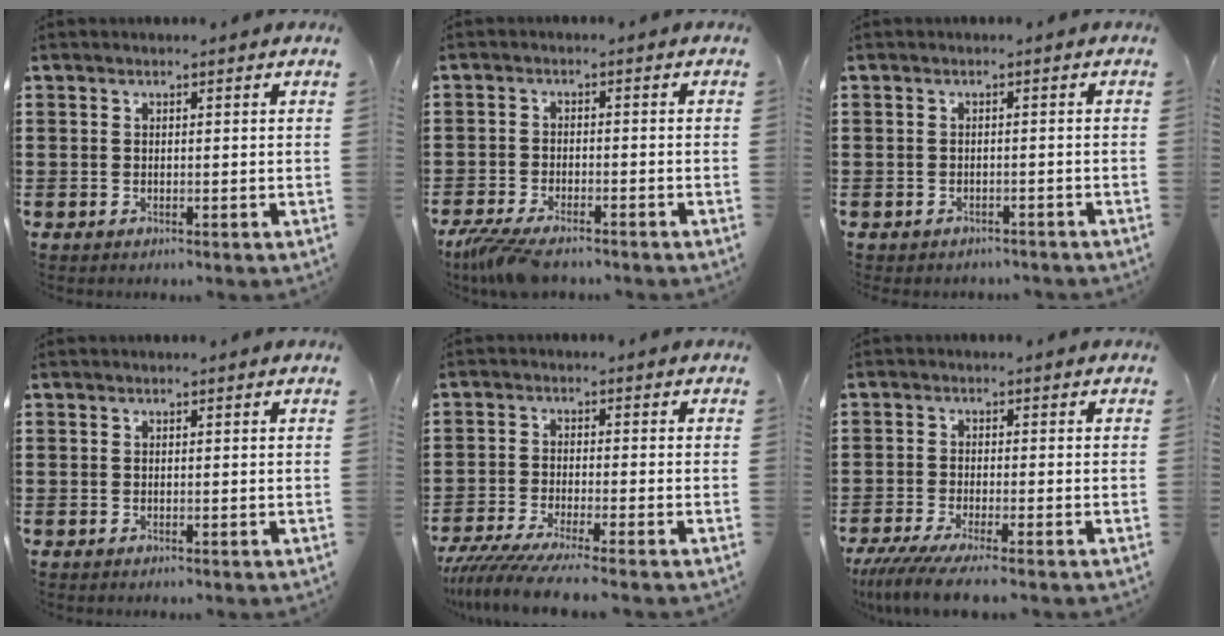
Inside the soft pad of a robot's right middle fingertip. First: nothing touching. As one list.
[{"total": 4.6, "force": [-3.9, 0.9, 2.3], "torque": [-0.072, -0.015, -0.081]}, {"total": 1.1, "force": [-1.1, 0.3, -0.1], "torque": [-0.003, 0.003, -0.025]}, {"total": 0.0}, {"total": 5.1, "force": [-4.5, -0.3, 2.3], "torque": [-0.067, -0.029, -0.092]}, {"total": 4.3, "force": [-3.6, -0.1, 2.3], "torque": [-0.059, -0.022, -0.072]}]